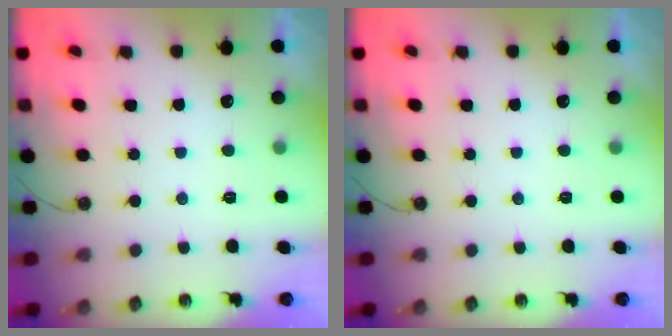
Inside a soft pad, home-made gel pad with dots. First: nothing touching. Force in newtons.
{"total": 0.0}